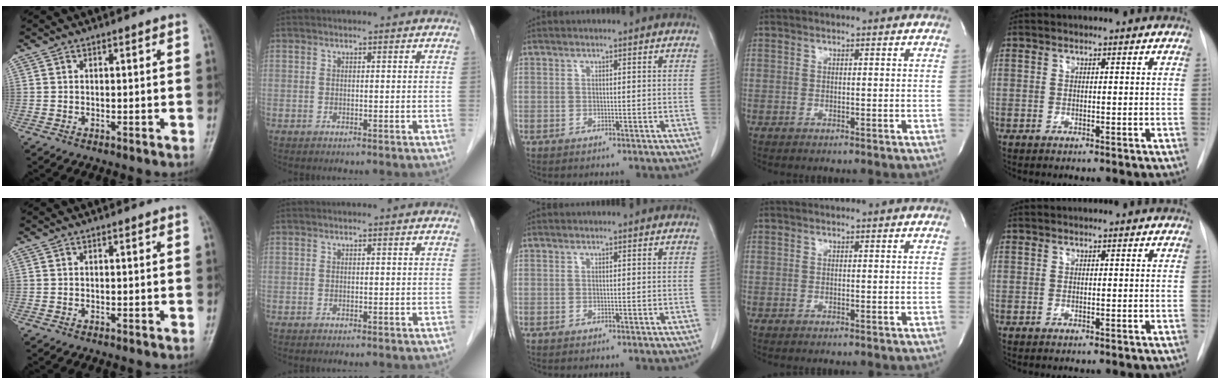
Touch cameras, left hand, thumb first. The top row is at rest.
{}